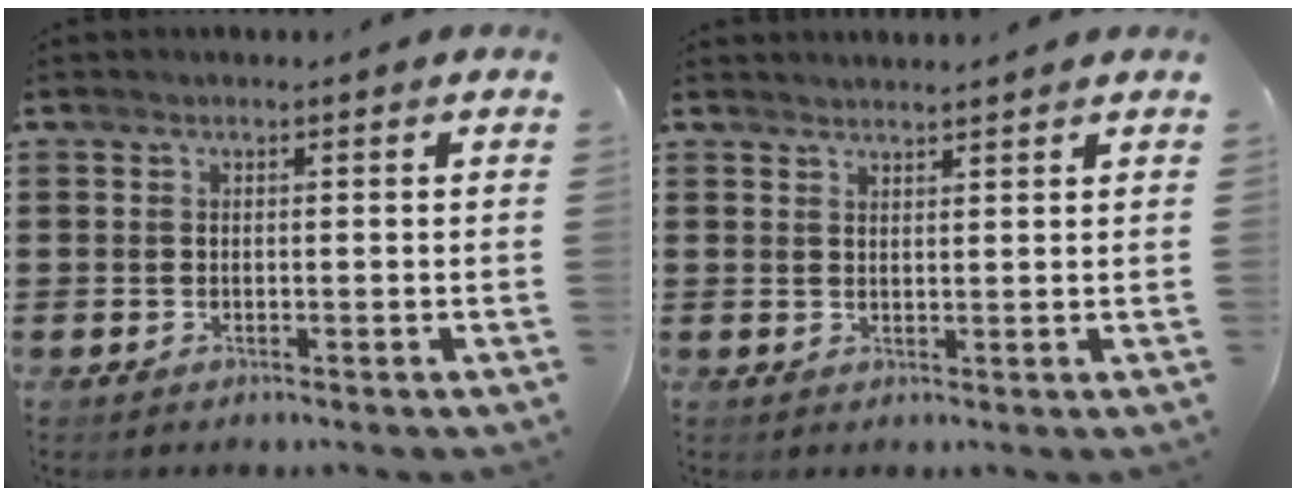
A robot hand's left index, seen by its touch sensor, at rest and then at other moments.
{"total": 1.7, "force": [1.7, -0.2, -0.1], "torque": [-0.002, 0.000, 0.035]}